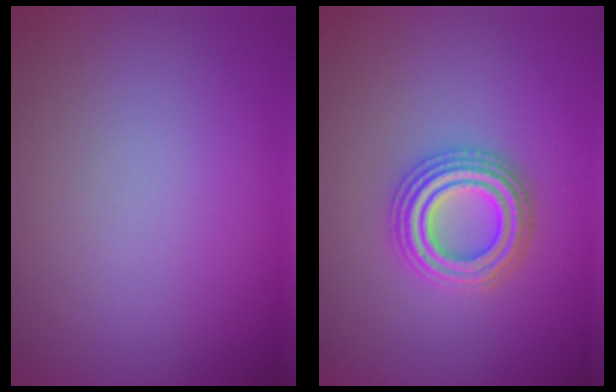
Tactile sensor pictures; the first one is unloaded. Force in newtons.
{"total": 4.5, "press": 4.4, "slide": 0.8}